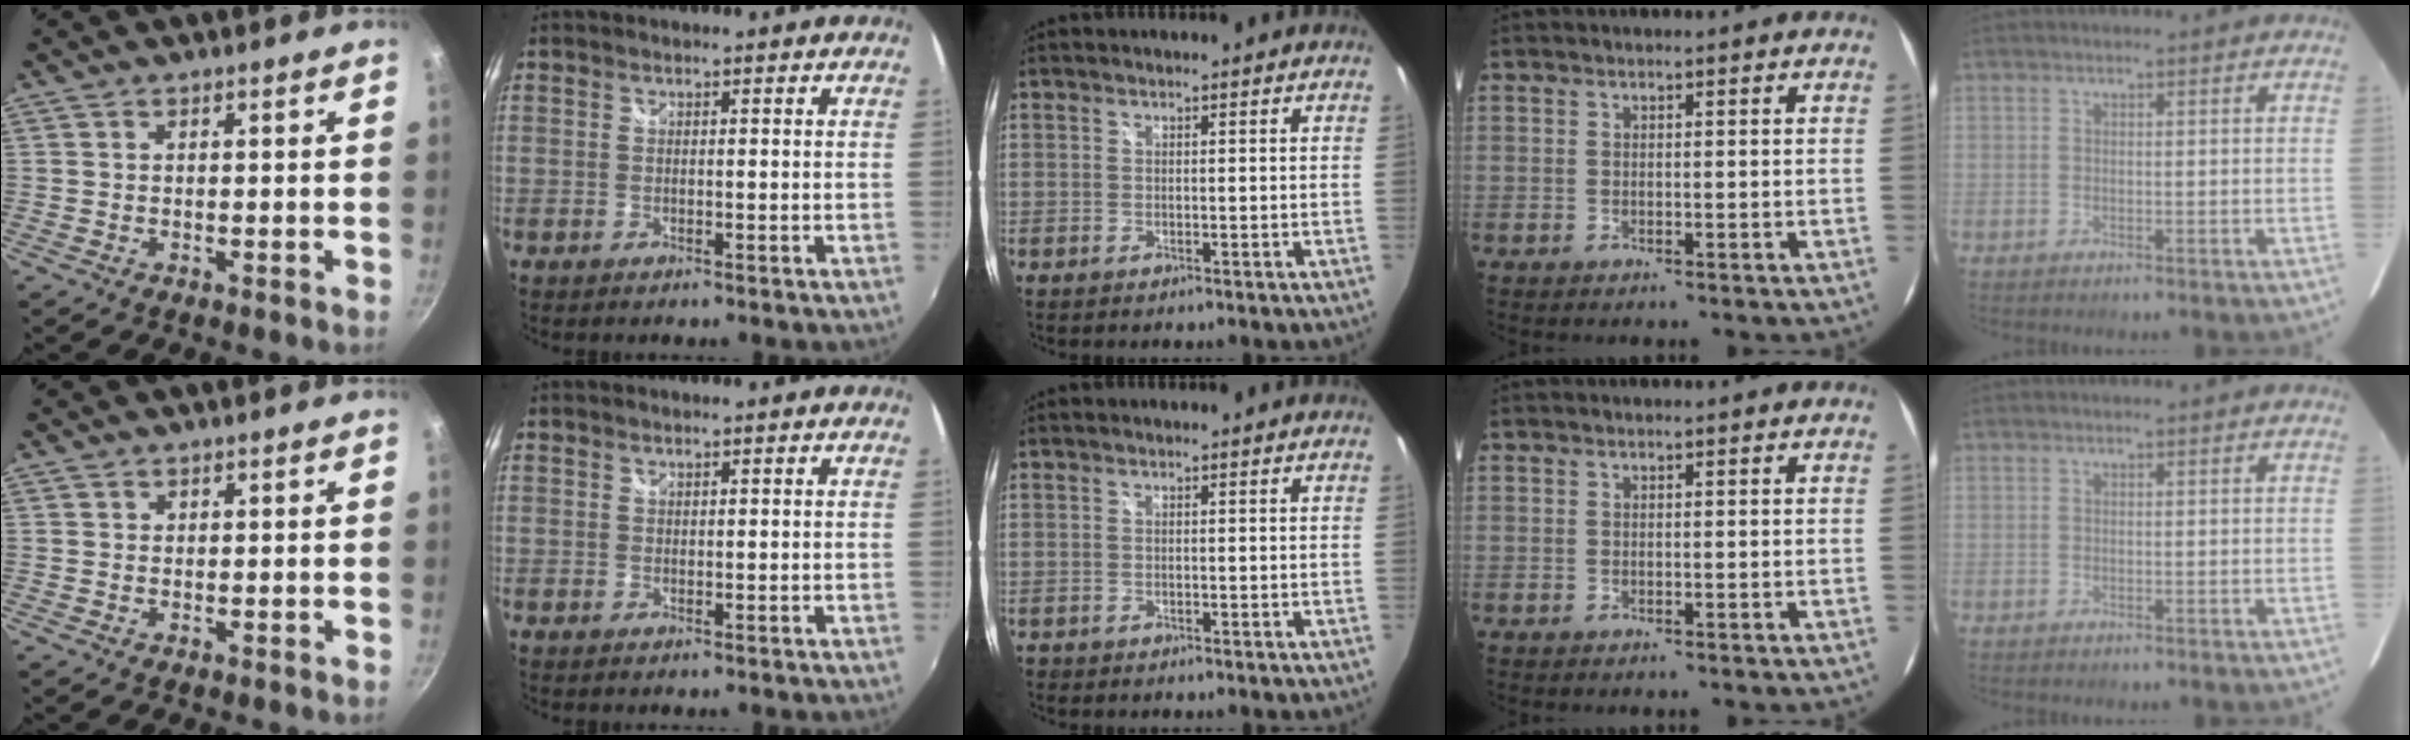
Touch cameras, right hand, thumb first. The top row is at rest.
{"thumb": {"total": 0.5, "force": [0.3, 0.4, 0.0], "torque": [0.005, 0.000, 0.003]}, "middle": {"total": 0.8, "force": [-0.6, 0.5, 0.0], "torque": [-0.005, -0.001, -0.011]}}